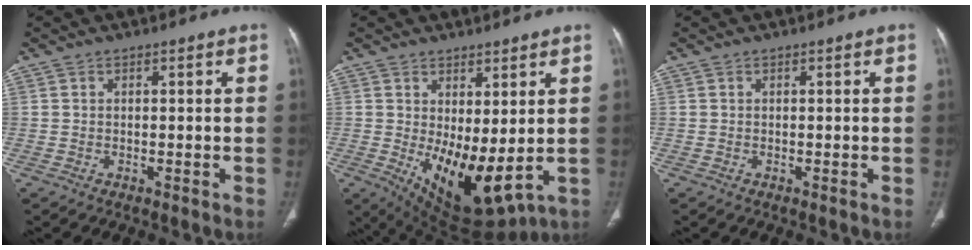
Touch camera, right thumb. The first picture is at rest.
{"total": 12.5, "force": [-0.3, 5.6, 11.2], "torque": [-0.166, -0.025, 0.019]}
{"total": 0.0}